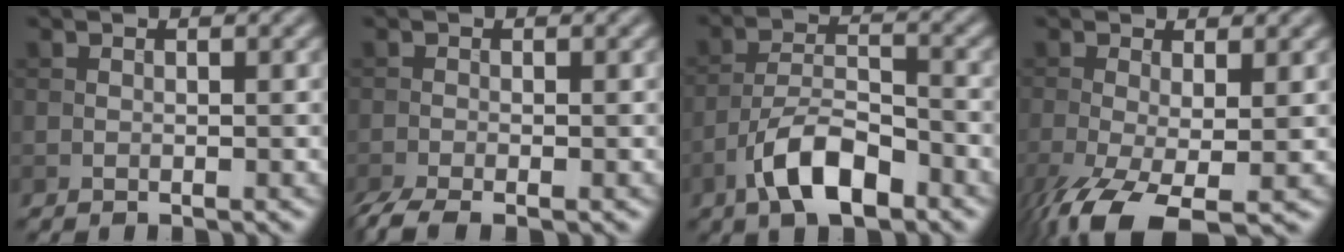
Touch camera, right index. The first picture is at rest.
{"total": 3.3, "force": [-2.4, 0.7, 2.1], "torque": [-0.043, -0.011, -0.052]}
{"total": 6.5, "force": [-3.8, 2.6, 4.6], "torque": [-0.081, 0.005, -0.074]}
{"total": 7.5, "force": [-3.7, 2.6, 5.9], "torque": [-0.134, -0.029, -0.063]}